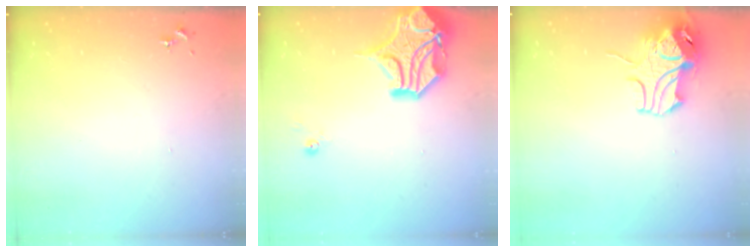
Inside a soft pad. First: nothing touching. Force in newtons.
{"total": 16.9, "press": 16.8, "slide": 2.5}
{"total": 10.5, "press": 10.4, "slide": 1.5}